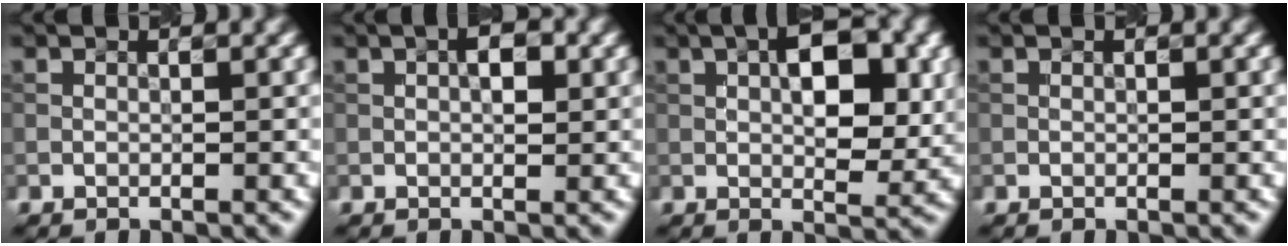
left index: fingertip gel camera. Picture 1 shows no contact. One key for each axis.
{"total": 2.1, "fx": 0.4, "fy": 1.0, "fz": 1.8, "tx": -0.025, "ty": 0.004, "tz": 0.004}
{"total": 6.4, "fx": 1.2, "fy": 2.9, "fz": 5.6, "tx": -0.076, "ty": 0.003, "tz": 0.019}
{"total": 0.0}